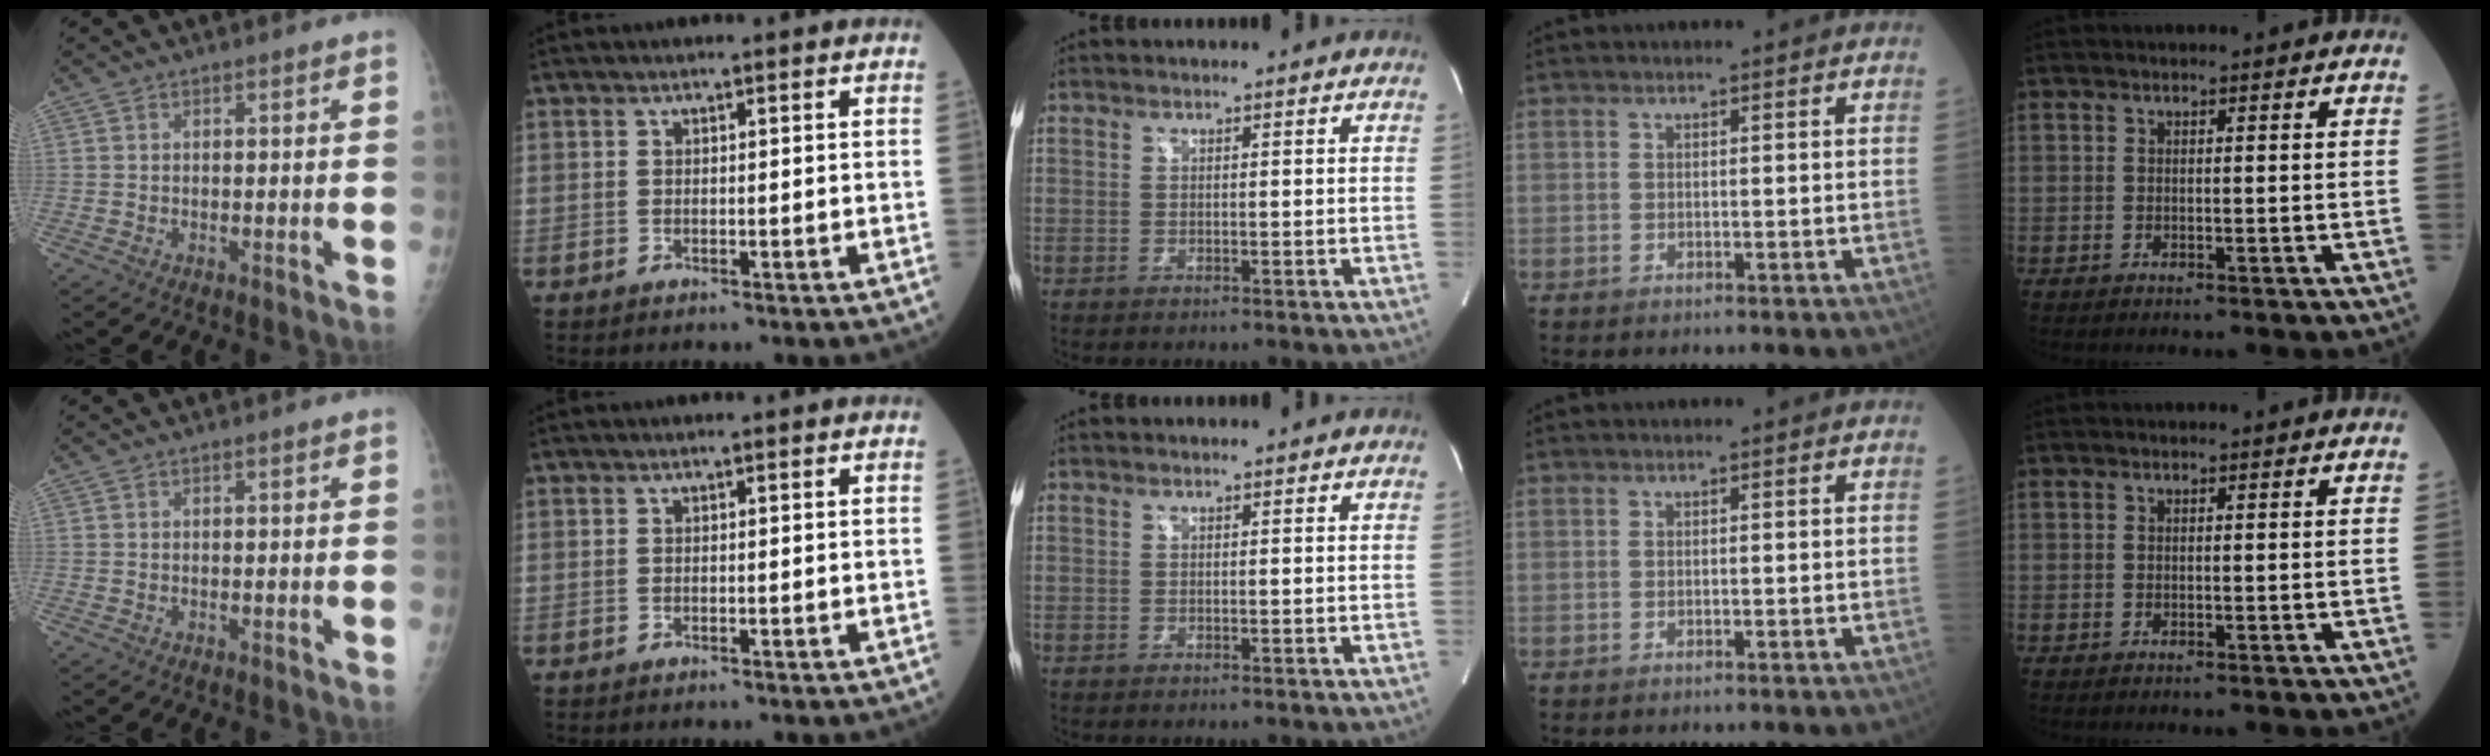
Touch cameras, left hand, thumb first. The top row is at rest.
{}